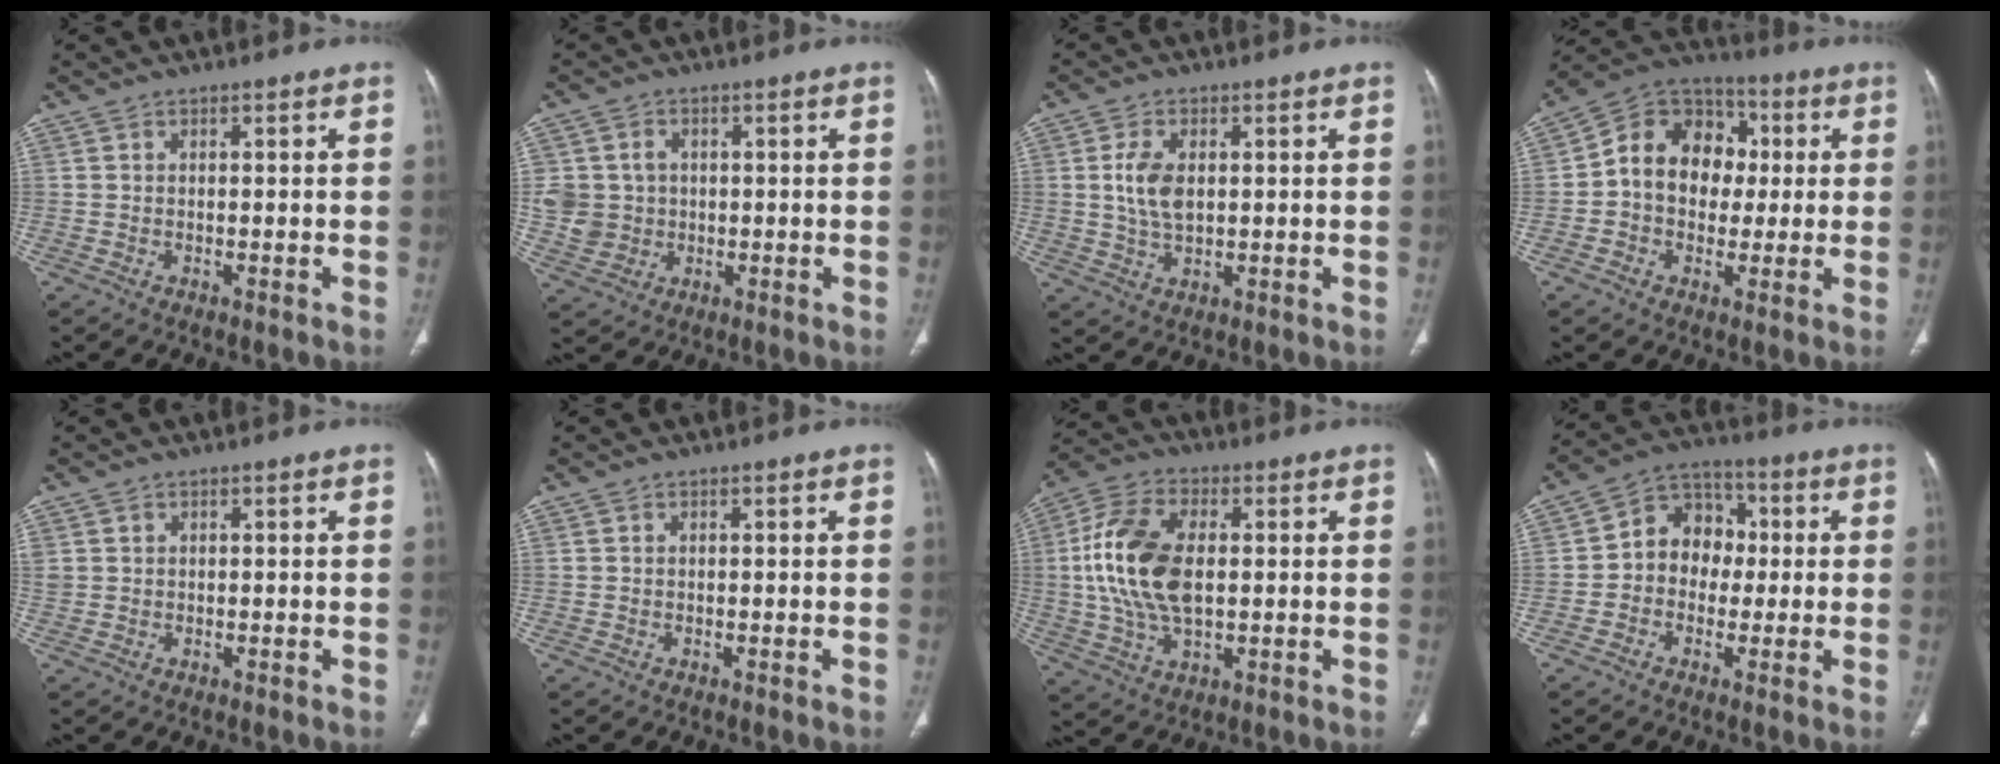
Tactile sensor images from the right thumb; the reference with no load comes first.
{"total": 6.7, "force": [0.2, 6.2, 2.5], "torque": [-0.027, 0.002, 0.010]}
{"total": 6.5, "force": [0.9, 3.7, 5.2], "torque": [-0.104, -0.005, 0.019]}
{"total": 14.4, "force": [0.9, 11.5, 8.7], "torque": [-0.103, 0.032, 0.005]}
{"total": 1.4, "force": [0.6, 1.3, 0.4], "torque": [0.002, 0.002, 0.012]}
{"total": 0.0}
{"total": 16.0, "force": [1.1, 9.1, 13.2], "torque": [-0.271, 0.009, 0.021]}
{"total": 9.7, "force": [0.0, 8.0, 5.4], "torque": [-0.046, 0.032, -0.015]}